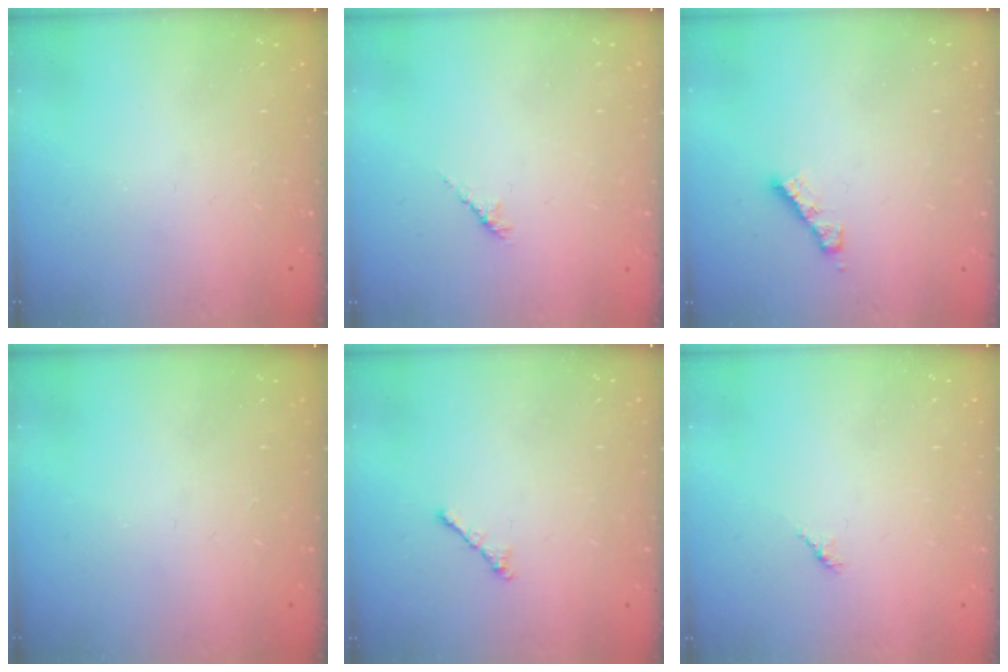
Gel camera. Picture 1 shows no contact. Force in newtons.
{"total": 2.6, "press": 2.4, "slide": 0.7}
{"total": 4.0, "press": 4.0, "slide": 0.2}
{"total": 0.0}
{"total": 1.0, "press": 0.9, "slide": 0.4}
{"total": 1.7, "press": 1.6, "slide": 0.5}